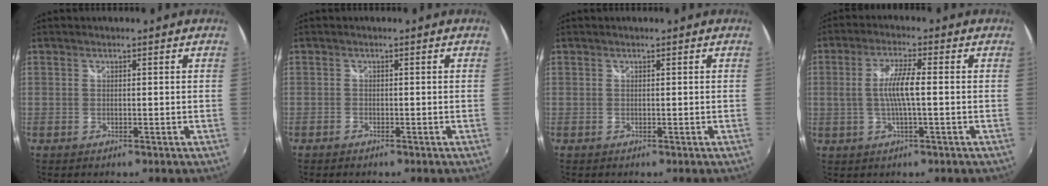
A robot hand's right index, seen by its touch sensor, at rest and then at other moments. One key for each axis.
{"total": 1.0, "fx": -0.9, "fy": 0.5, "fz": 0.2, "tx": -0.009, "ty": -0.001, "tz": -0.018}
{"total": 0.0}
{"total": 6.3, "fx": -0.3, "fy": 0.6, "fz": 6.2, "tx": -0.117, "ty": 0.000, "tz": -0.002}